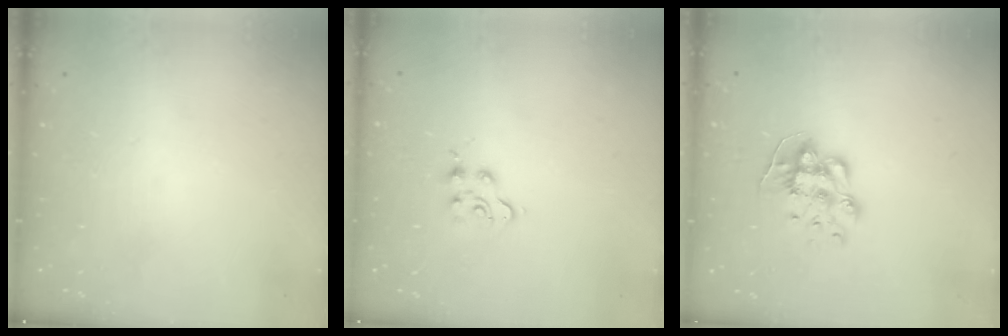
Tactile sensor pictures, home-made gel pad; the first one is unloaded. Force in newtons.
{"total": 4.5, "press": 4.4, "slide": 0.6}
{"total": 9.9, "press": 9.9, "slide": 0.4}